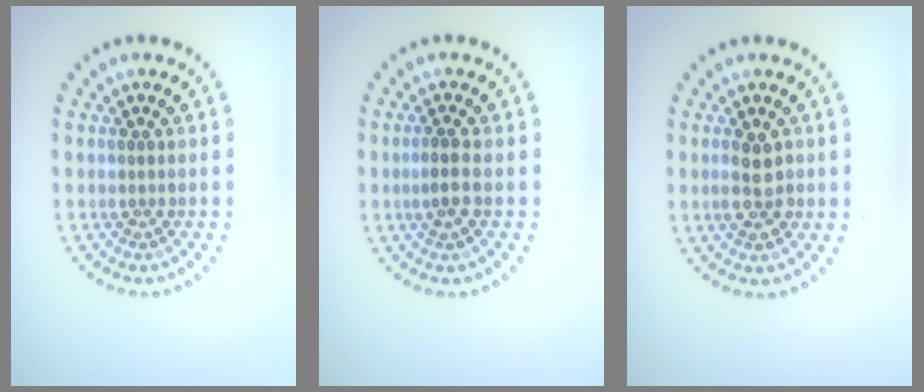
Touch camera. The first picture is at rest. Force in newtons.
{"total": 1.8, "press": 1.7, "slide": 0.6}
{"total": 2.8, "press": 2.8, "slide": 0.1}